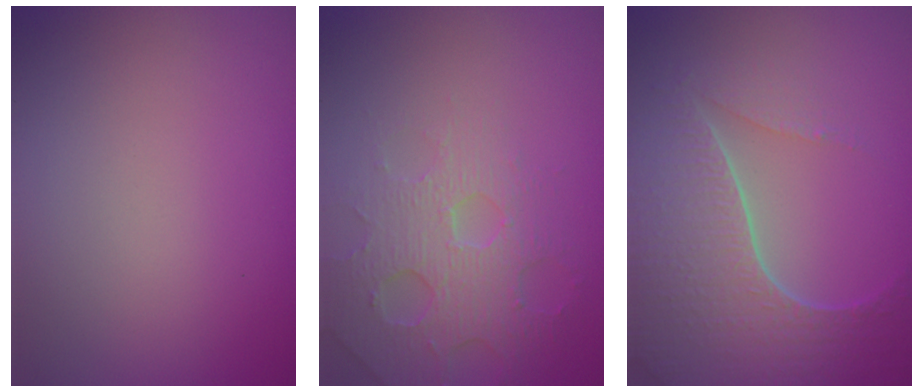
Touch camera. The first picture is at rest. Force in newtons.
{"total": 4.3, "press": 4.0, "slide": 1.6}
{"total": 7.8, "press": 5.4, "slide": 5.7}